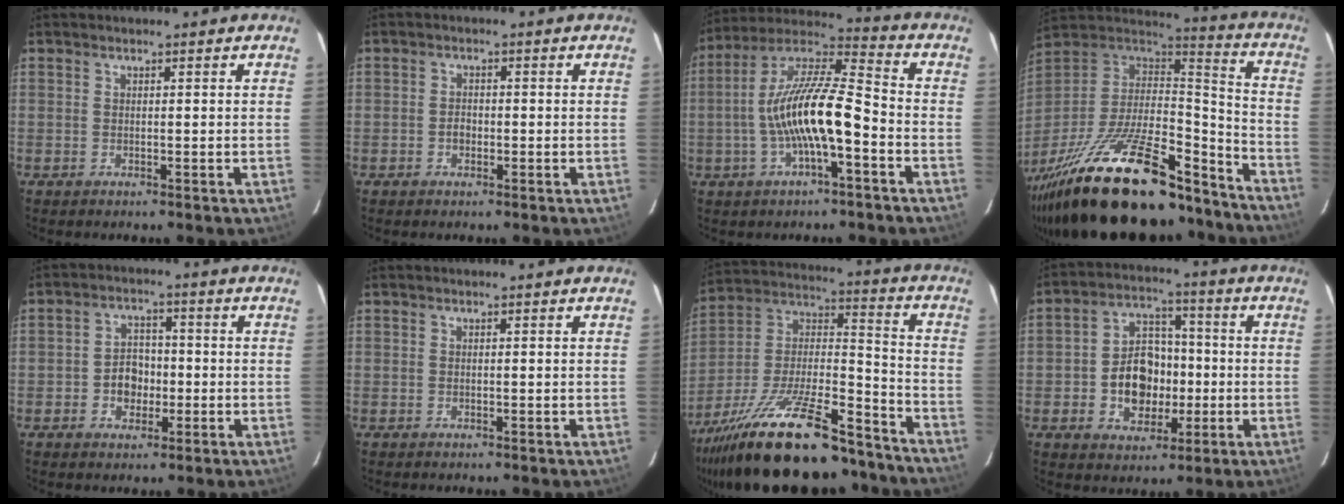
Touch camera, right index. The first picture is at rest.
{"total": 1.8, "force": [-0.7, 1.4, 1.0], "torque": [-0.019, 0.005, -0.013]}
{"total": 14.7, "force": [-3.8, 3.2, 13.8], "torque": [-0.265, 0.007, -0.071]}
{"total": 35.1, "force": [-24.8, 11.5, 22.0], "torque": [-0.398, -0.032, -0.379]}
{"total": 5.5, "force": [-1.5, 4.6, 2.7], "torque": [-0.056, 0.015, -0.020]}
{"total": 0.0}
{"total": 31.0, "force": [-22.9, 9.3, 18.7], "torque": [-0.344, -0.023, -0.349]}
{"total": 11.1, "force": [-2.2, 8.6, 6.6], "torque": [-0.138, 0.025, -0.026]}